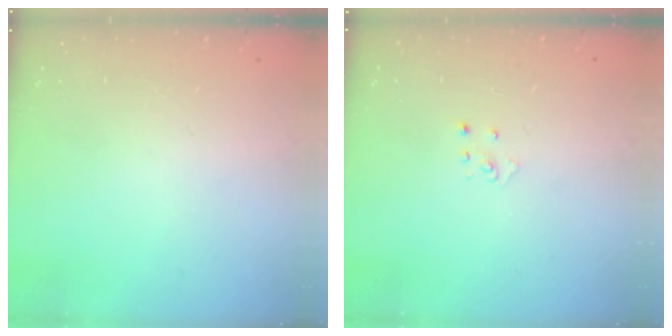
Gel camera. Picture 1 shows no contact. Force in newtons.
{"total": 2.8, "press": 2.8, "slide": 0.3}